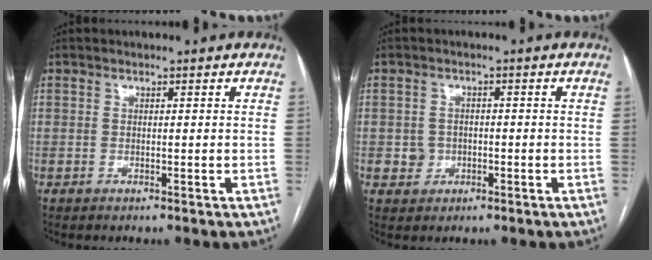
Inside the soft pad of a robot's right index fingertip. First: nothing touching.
{"total": 2.6, "force": [-0.5, 2.5, 0.6], "torque": [0.000, 0.007, -0.003]}